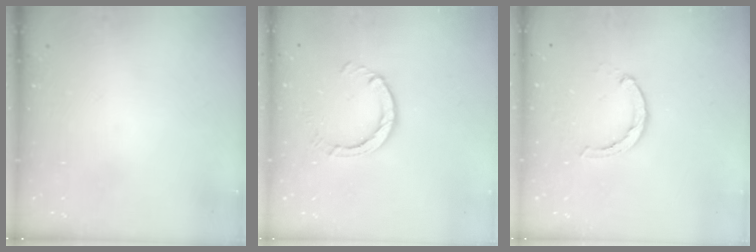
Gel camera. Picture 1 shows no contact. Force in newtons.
{"total": 4.2, "press": 4.2, "slide": 0.4}
{"total": 2.3, "press": 2.3, "slide": 0.2}